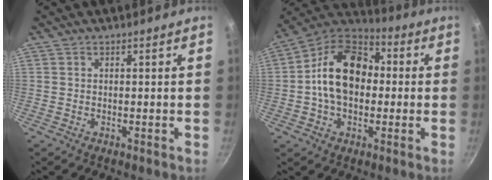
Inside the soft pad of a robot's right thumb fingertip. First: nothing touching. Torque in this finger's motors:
{"motor_torque": [0.75, 3.27, 1.35, -0.03, 0.15]}